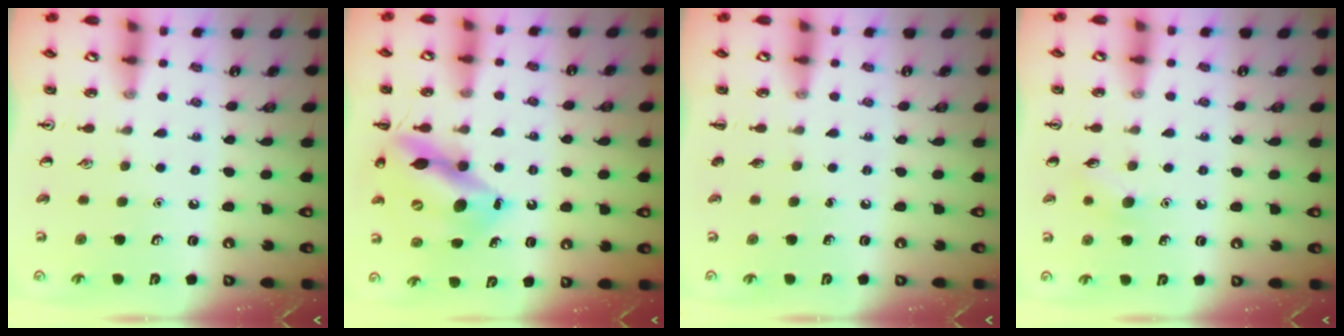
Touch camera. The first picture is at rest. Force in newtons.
{"total": 13.9, "press": 13.5, "slide": 3.6}
{"total": 0.0}
{"total": 5.4, "press": 5.2, "slide": 1.4}